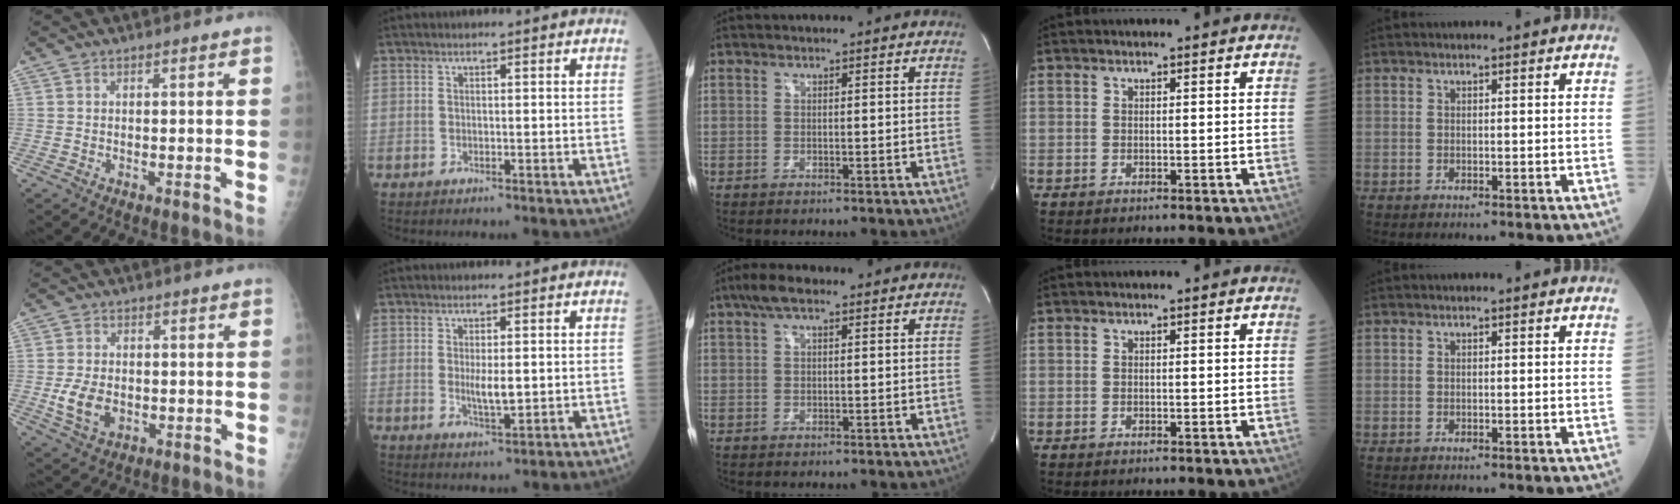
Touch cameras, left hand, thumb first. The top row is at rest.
{"thumb": {"total": 6.6, "force": [-1.0, 4.7, 4.5], "torque": [-0.075, -0.005, -0.011]}, "index": {"total": 3.3, "force": [0.0, 1.1, 3.2], "torque": [-0.062, -0.011, 0.006]}, "middle": {"total": 4.1, "force": [2.4, 1.3, 3.0], "torque": [-0.064, 0.023, 0.044]}}